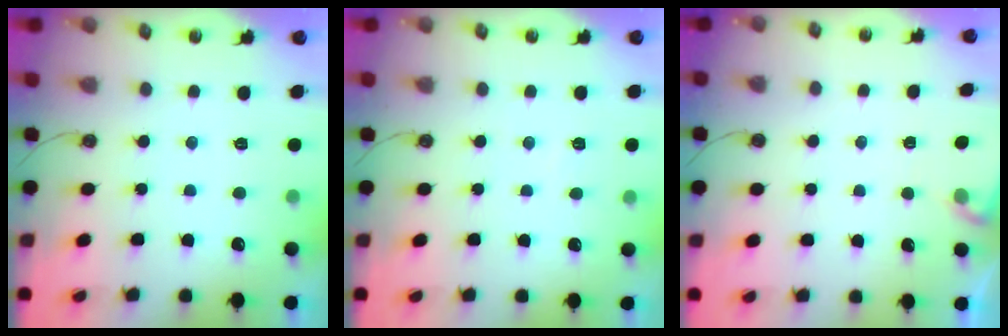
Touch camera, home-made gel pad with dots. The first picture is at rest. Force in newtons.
{"total": 4.8, "press": 4.8, "slide": 0.7}
{"total": 4.1, "press": 4.1, "slide": 0.6}